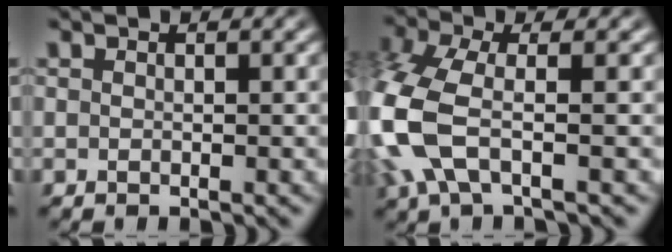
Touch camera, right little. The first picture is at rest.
{"total": 7.2, "force": [-0.9, 5.0, 5.1], "torque": [-0.167, -0.027, -0.007]}